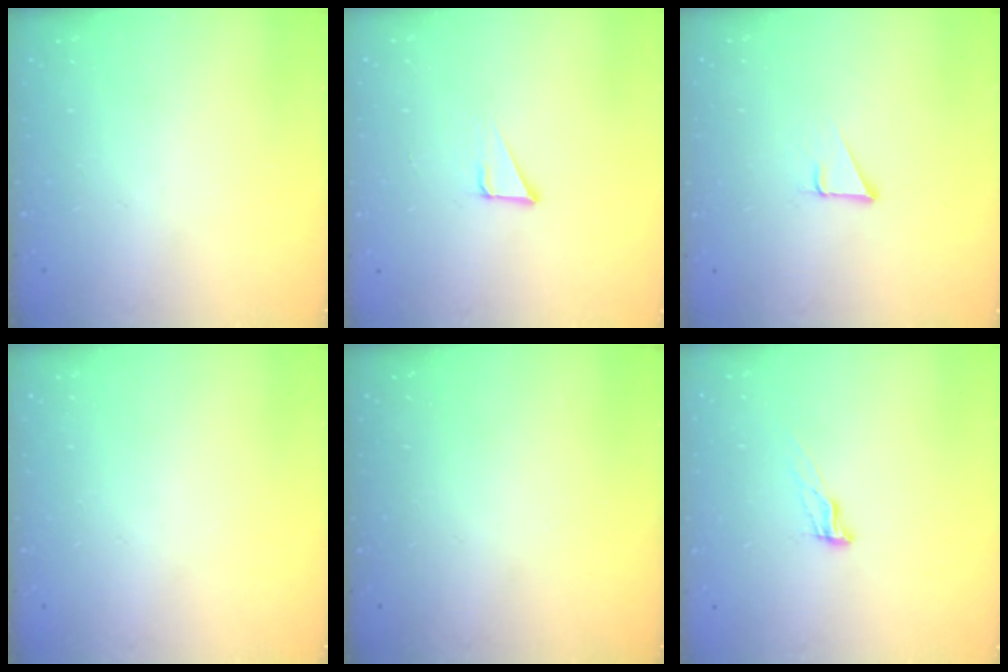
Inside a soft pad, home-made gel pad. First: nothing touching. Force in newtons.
{"total": 2.1, "press": 2.1, "slide": 0.1}
{"total": 1.6, "press": 1.6, "slide": 0.2}
{"total": 0.0}
{"total": 0.0}
{"total": 6.2, "press": 6.1, "slide": 0.7}